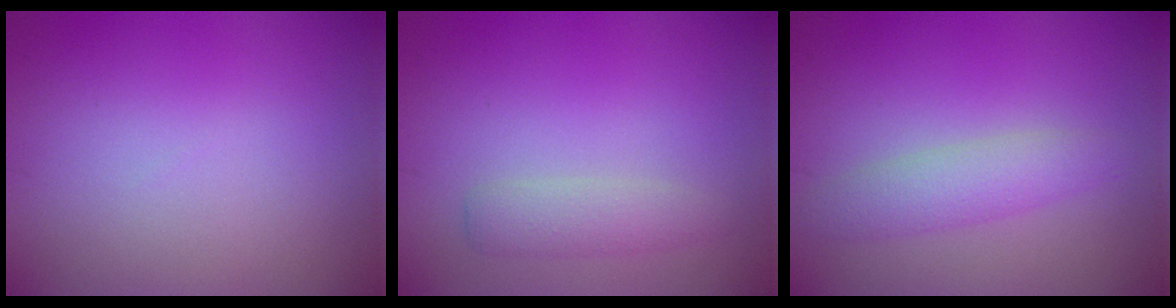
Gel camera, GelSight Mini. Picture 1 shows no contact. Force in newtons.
{"total": 2.0, "press": 2.0, "slide": 0.2}
{"total": 2.8, "press": 2.8, "slide": 0.1}